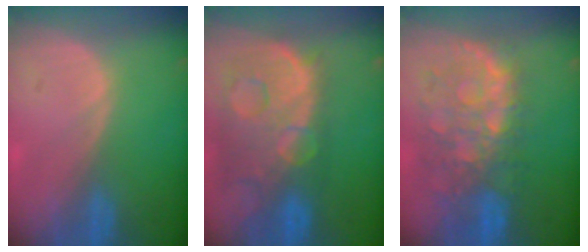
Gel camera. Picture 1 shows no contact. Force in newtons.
{"total": 13.8, "press": 11.2, "slide": 8.0}
{"total": 10.9, "press": 9.5, "slide": 5.2}